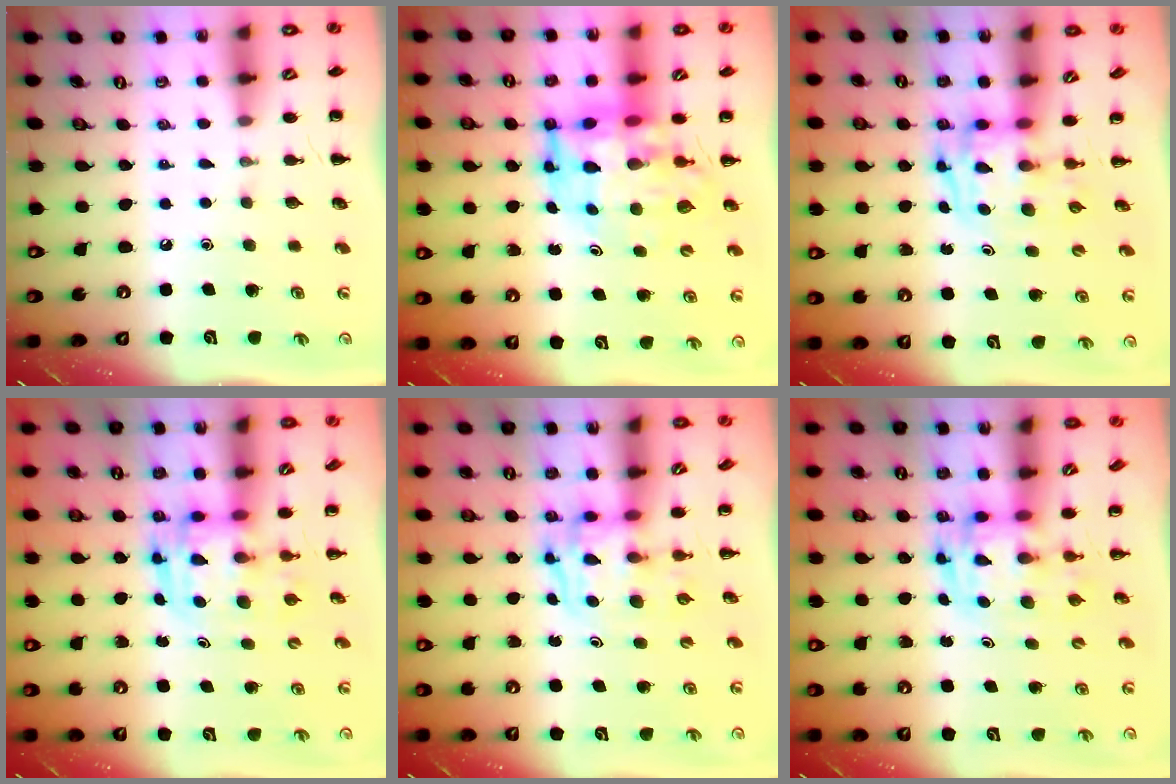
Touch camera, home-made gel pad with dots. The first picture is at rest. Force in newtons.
{"total": 10.4, "press": 9.9, "slide": 3.1}
{"total": 3.2, "press": 3.2, "slide": 0.5}
{"total": 3.4, "press": 3.3, "slide": 0.7}
{"total": 3.3, "press": 3.2, "slide": 0.6}
{"total": 2.8, "press": 2.7, "slide": 0.6}